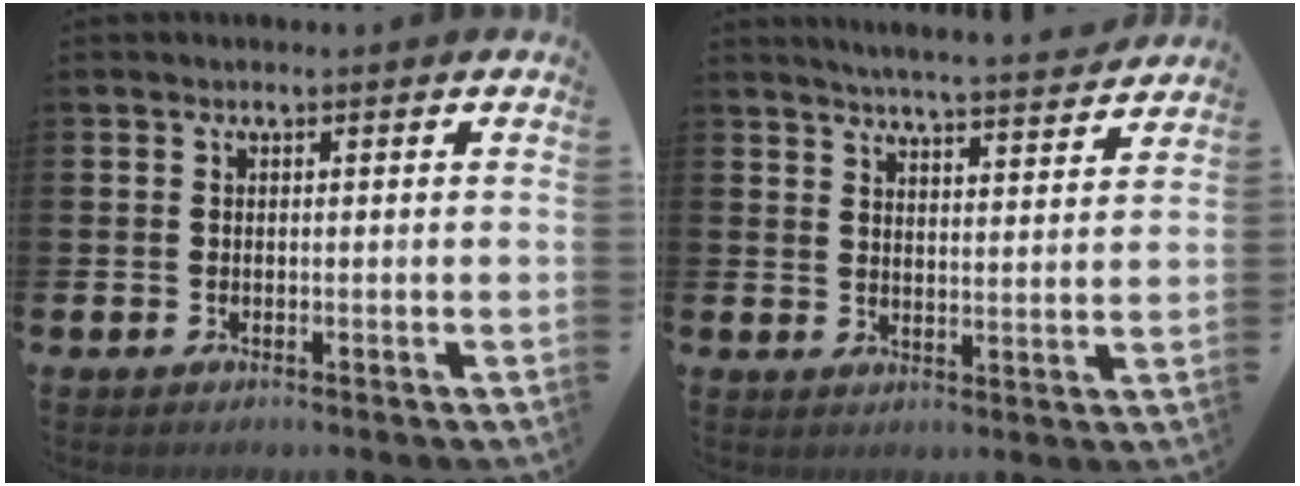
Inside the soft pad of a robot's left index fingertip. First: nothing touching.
{"total": 5.4, "force": [5.3, -0.3, 0.8], "torque": [-0.029, -0.039, 0.092]}